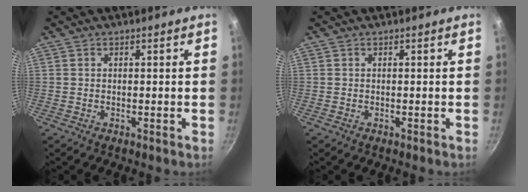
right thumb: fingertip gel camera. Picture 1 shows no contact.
{"total": 0.0}